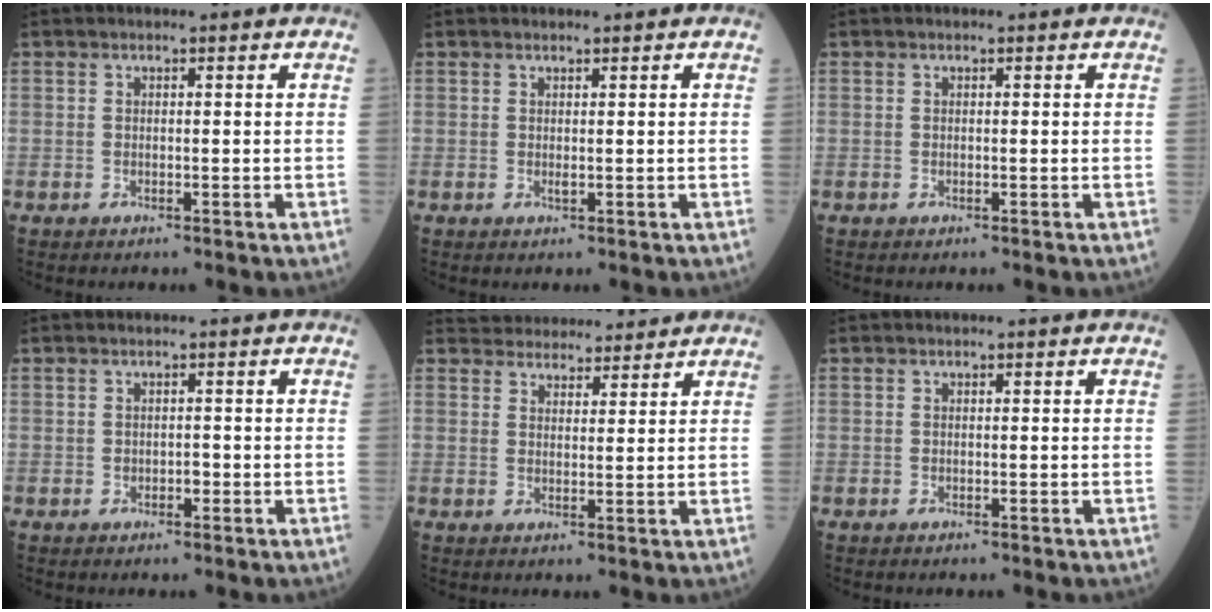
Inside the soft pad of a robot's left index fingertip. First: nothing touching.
{"total": 1.3, "force": [0.9, 0.3, 0.9], "torque": [-0.020, 0.002, 0.016]}
{"total": 0.0}
{"total": 0.8, "force": [-0.4, 0.6, 0.4], "torque": [-0.008, -0.002, -0.006]}
{"total": 9.3, "force": [8.8, 2.6, 1.5], "torque": [-0.015, 0.019, 0.122]}
{"total": 0.0}